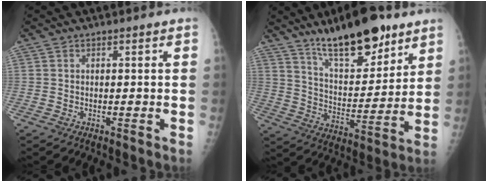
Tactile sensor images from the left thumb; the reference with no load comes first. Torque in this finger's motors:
{"motor_torque": [0.70, 0.72, 0.67, -0.52, 0.09]}